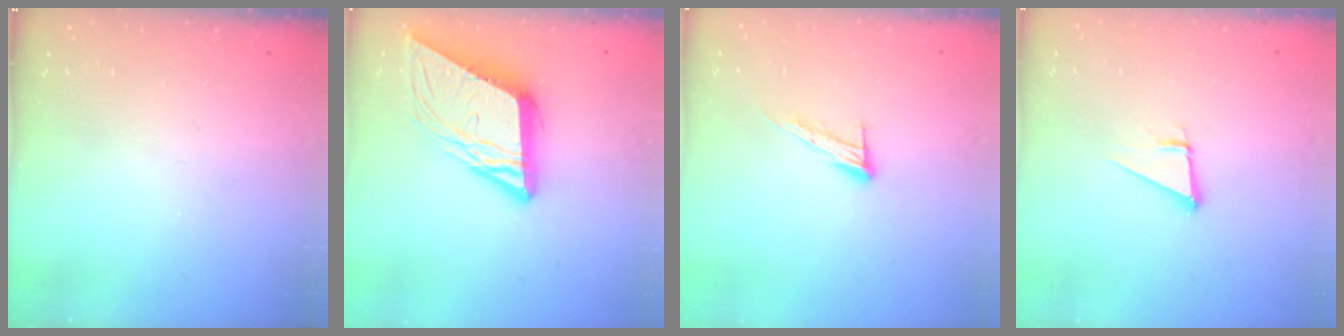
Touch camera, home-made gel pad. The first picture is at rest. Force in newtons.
{"total": 11.6, "press": 11.2, "slide": 2.9}
{"total": 8.8, "press": 8.7, "slide": 0.2}
{"total": 4.8, "press": 3.6, "slide": 3.1}